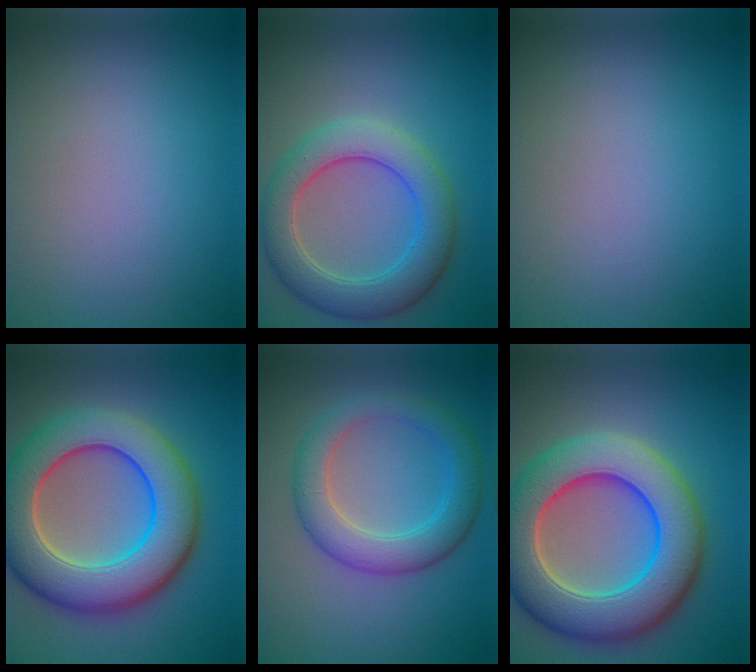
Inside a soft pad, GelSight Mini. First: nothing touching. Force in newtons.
{"total": 5.9, "press": 5.9, "slide": 0.3}
{"total": 0.0}
{"total": 11.0, "press": 10.9, "slide": 0.4}
{"total": 4.9, "press": 4.9, "slide": 0.2}
{"total": 11.1, "press": 11.1, "slide": 0.3}